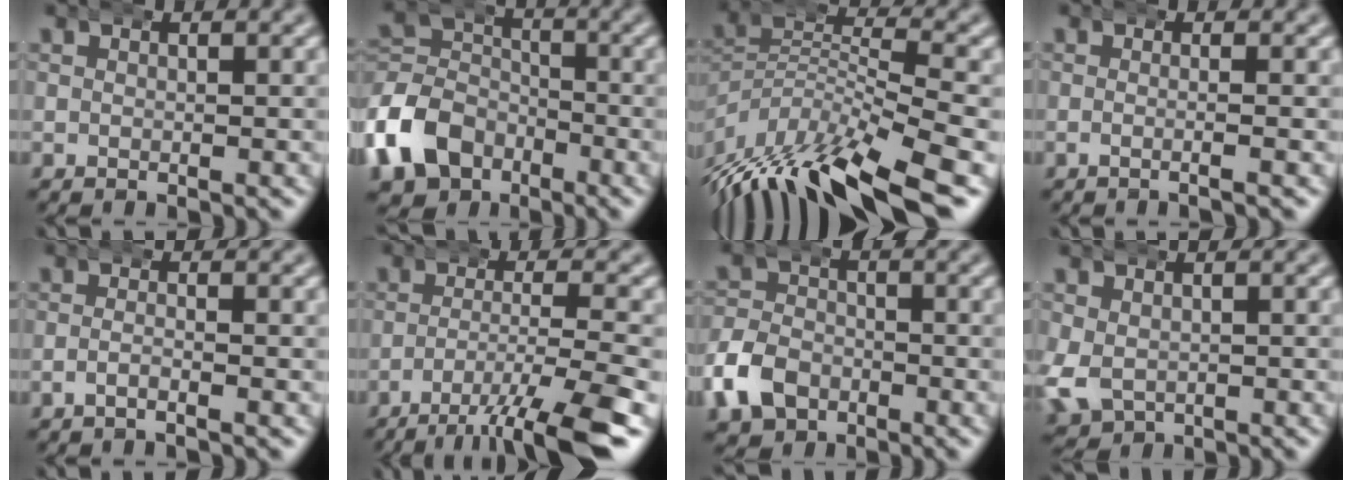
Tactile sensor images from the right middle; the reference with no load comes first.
{"total": 7.9, "force": [-2.4, 6.7, 3.3], "torque": [-0.088, -0.027, -0.040]}
{"total": 10.3, "force": [-4.4, 5.2, 7.8], "torque": [-0.156, -0.031, -0.057]}
{"total": 1.3, "force": [-0.6, -0.5, 1.0], "torque": [-0.020, 0.002, -0.013]}
{"total": 1.4, "force": [-1.1, -0.1, 0.9], "torque": [-0.023, -0.001, -0.020]}
{"total": 8.4, "force": [-5.7, 1.4, 6.1], "torque": [-0.092, -0.018, -0.080]}
{"total": 4.9, "force": [-2.3, 3.9, 1.9], "torque": [-0.045, -0.003, -0.046]}
{"total": 4.2, "force": [-0.7, 3.6, 1.9], "torque": [-0.059, -0.027, 0.003]}